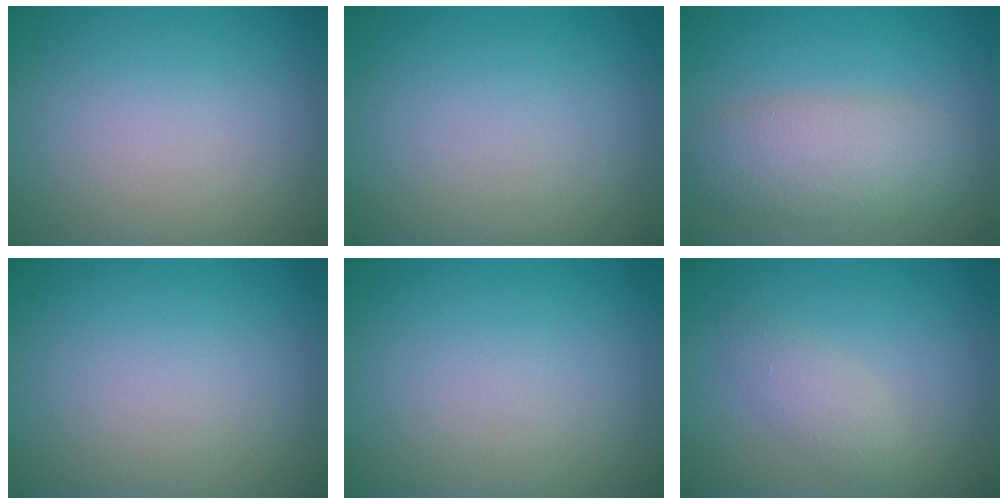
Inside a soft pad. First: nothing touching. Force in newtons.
{"total": 0.0}
{"total": 5.1, "press": 5.1, "slide": 0.4}
{"total": 0.0}
{"total": 0.0}
{"total": 2.0, "press": 2.0, "slide": 0.2}